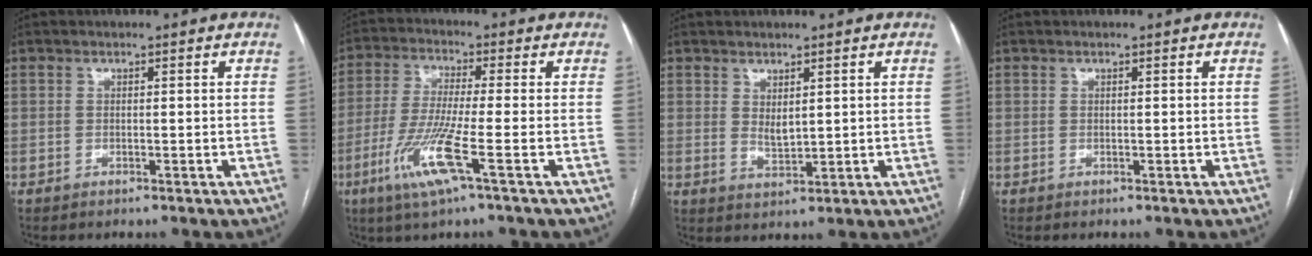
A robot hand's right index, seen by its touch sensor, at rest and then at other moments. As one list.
[{"total": 9.4, "force": [-4.0, -0.4, 8.5], "torque": [-0.177, -0.020, -0.084]}, {"total": 2.4, "force": [1.0, 1.0, 1.9], "torque": [-0.036, -0.009, 0.026]}, {"total": 0.0}]